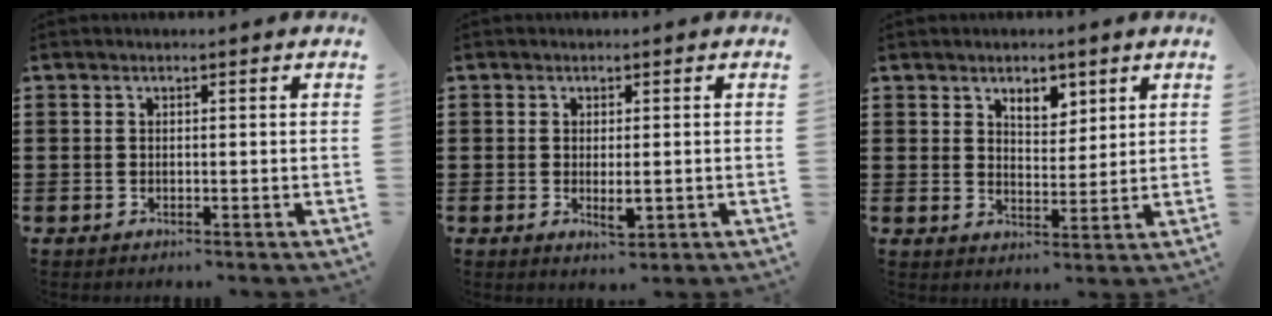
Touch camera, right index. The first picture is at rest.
{"total": 2.5, "force": [-0.4, 0.8, 2.4], "torque": [-0.041, -0.001, -0.006]}
{"total": 4.1, "force": [2.9, 2.2, 1.9], "torque": [-0.030, 0.003, 0.051]}